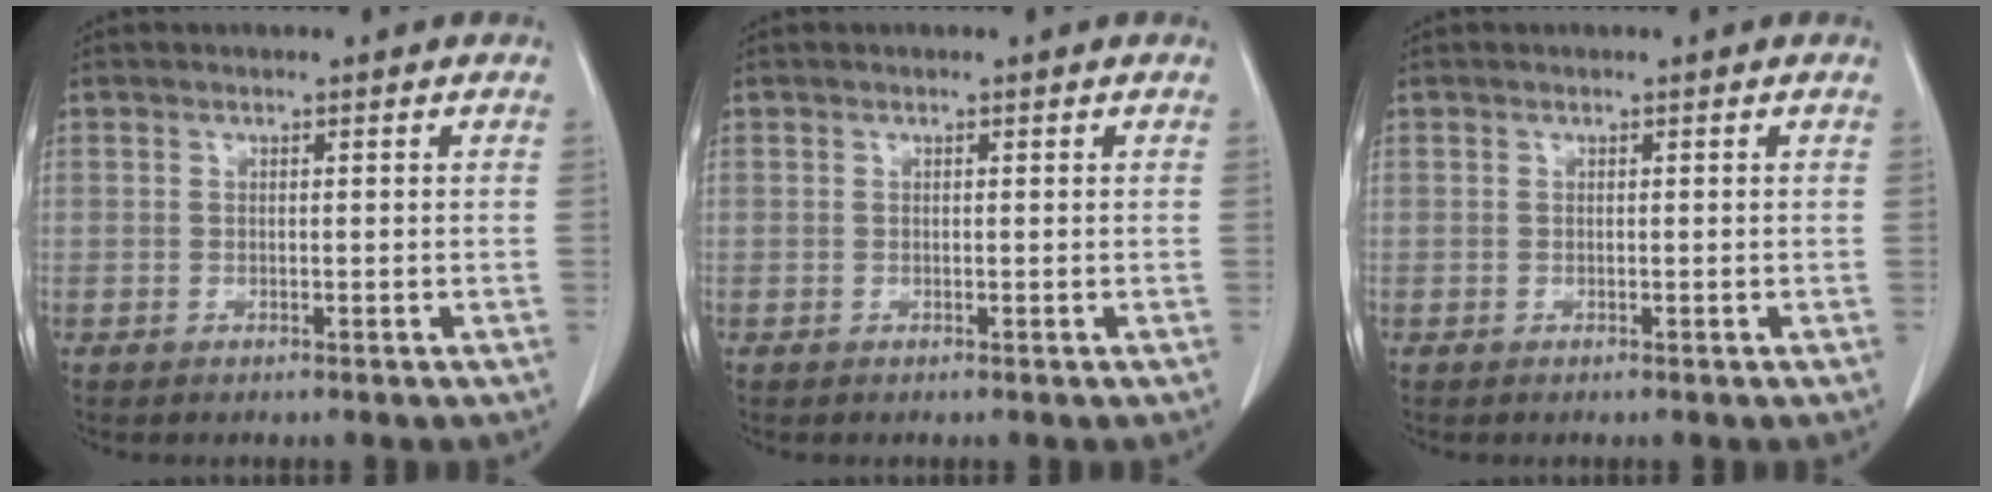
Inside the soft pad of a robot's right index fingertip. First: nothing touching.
{"total": 0.0}
{"total": 0.0}